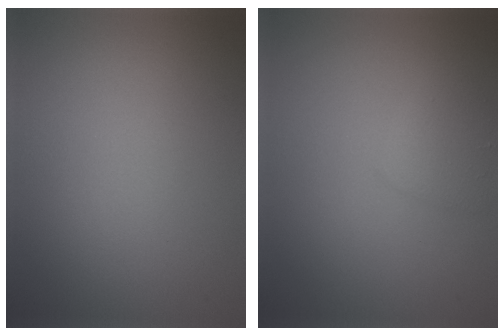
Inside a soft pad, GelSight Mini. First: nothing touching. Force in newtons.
{"total": 1.7, "press": 1.7, "slide": 0.0}